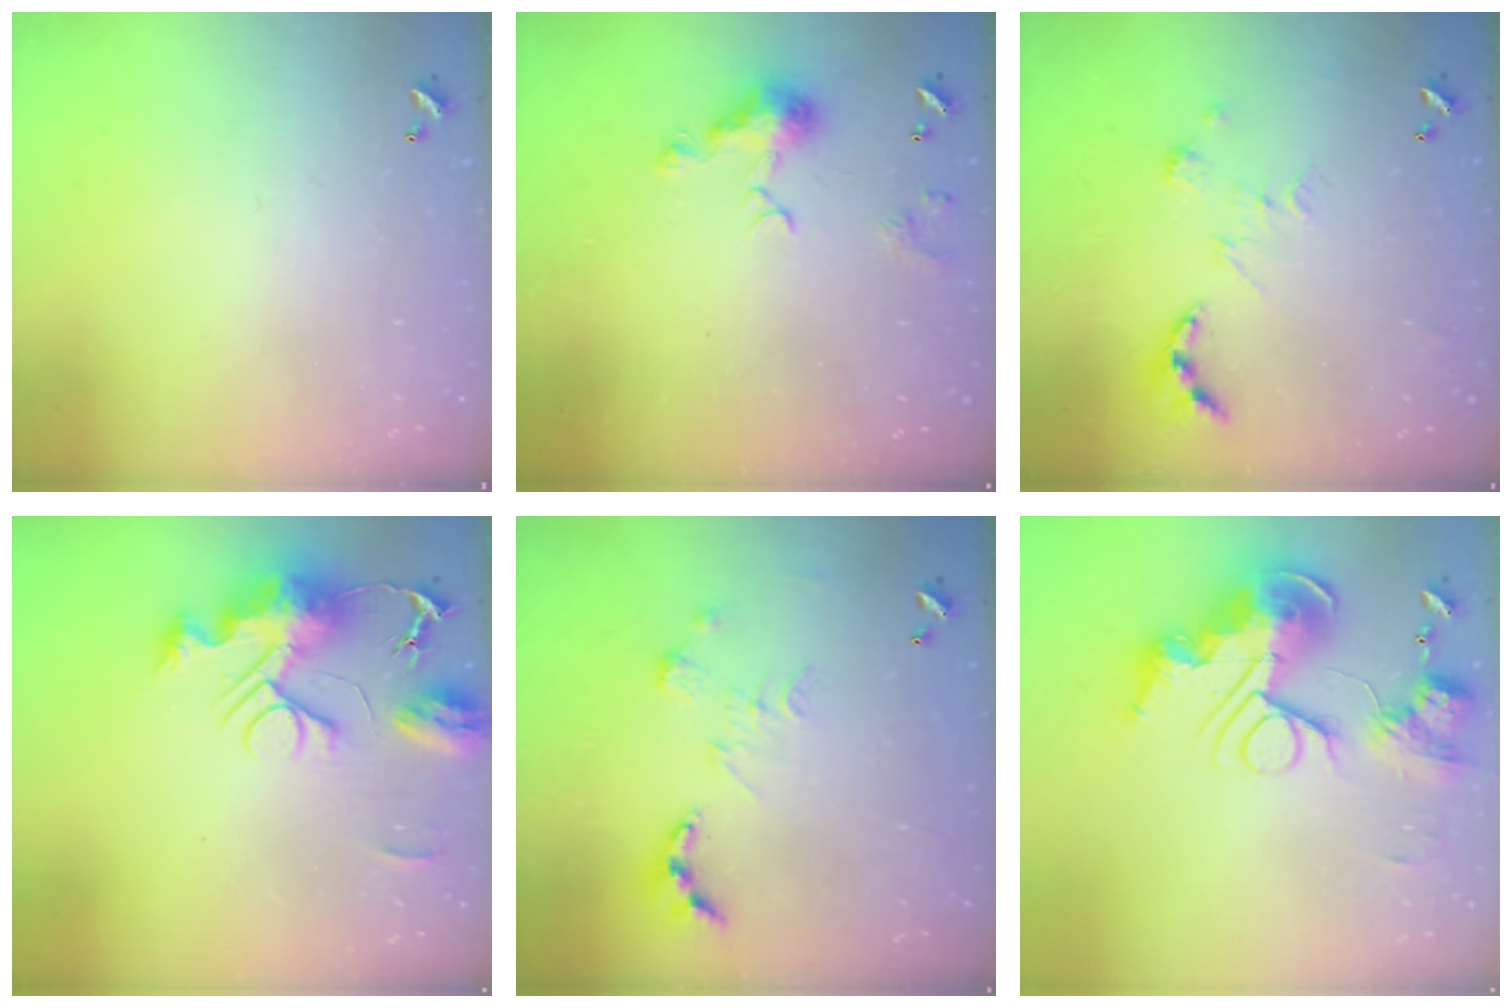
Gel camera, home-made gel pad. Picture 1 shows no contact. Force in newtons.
{"total": 7.3, "press": 7.3, "slide": 1.0}
{"total": 0.0}
{"total": 12.6, "press": 12.6, "slide": 1.2}
{"total": 0.0}
{"total": 0.9, "press": 0.9, "slide": 0.0}